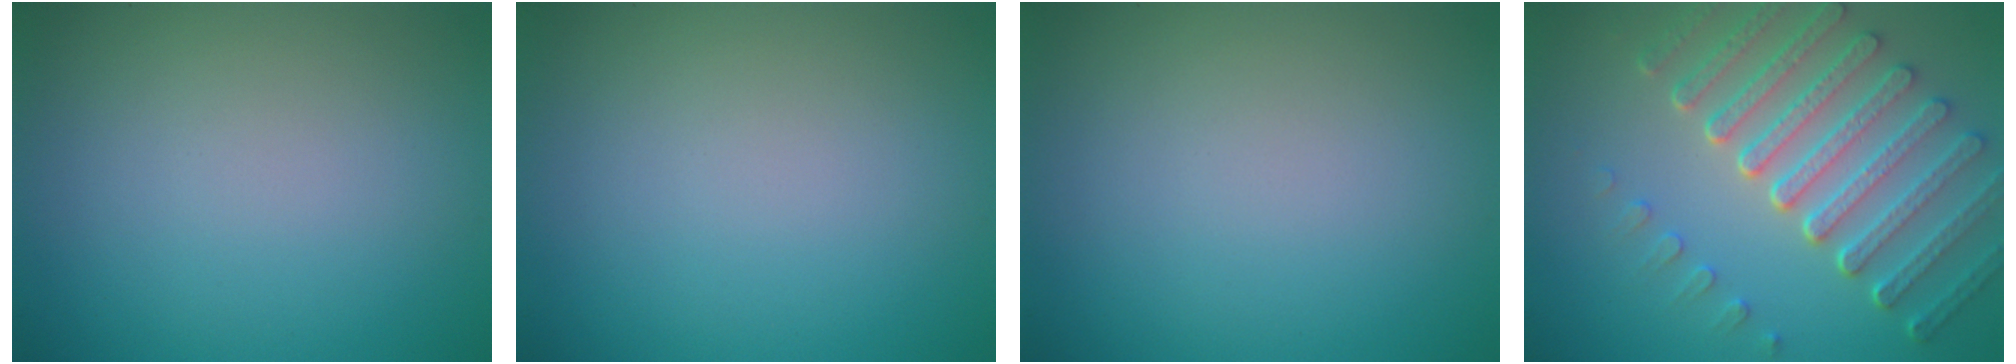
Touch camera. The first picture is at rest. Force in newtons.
{"total": 0.0}
{"total": 0.0}
{"total": 7.1, "press": 5.4, "slide": 4.7}